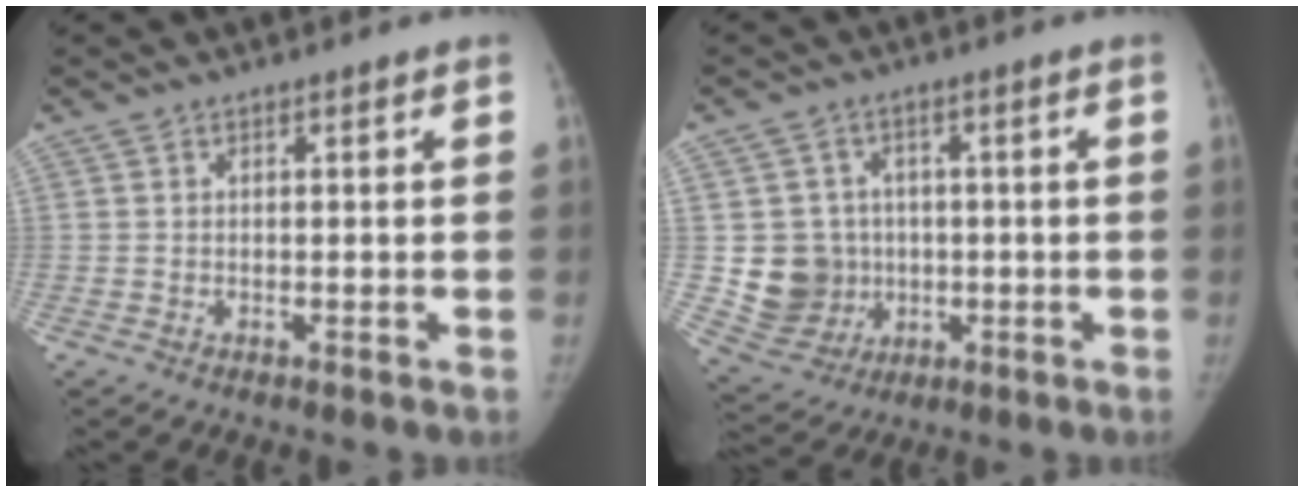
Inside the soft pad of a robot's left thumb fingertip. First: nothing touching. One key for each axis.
{"total": 9.7, "fx": -0.2, "fy": 9.3, "fz": 2.9, "tx": -0.020, "ty": 0.005, "tz": 0.013}